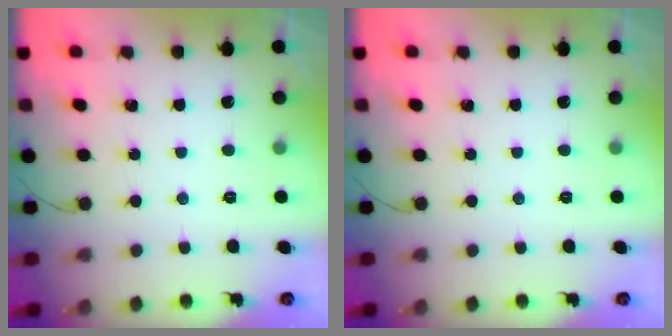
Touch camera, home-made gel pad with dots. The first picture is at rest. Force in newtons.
{"total": 0.0}